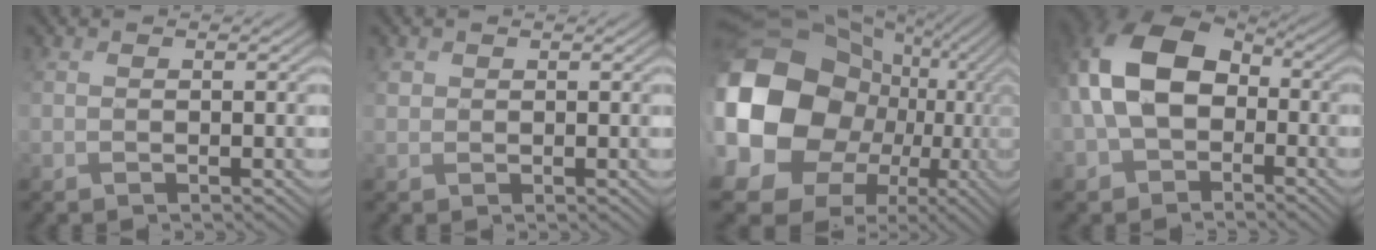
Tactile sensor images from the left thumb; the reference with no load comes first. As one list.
[{"total": 1.0, "force": [0.5, 0.8, 0.2], "torque": [-0.005, 0.000, 0.009]}, {"total": 23.0, "force": [-0.6, 19.6, 12.1], "torque": [-0.323, -0.047, -0.010]}, {"total": 12.5, "force": [-0.8, 8.6, 8.9], "torque": [-0.211, 0.000, -0.026]}]